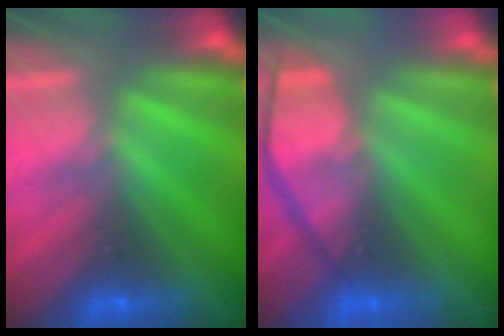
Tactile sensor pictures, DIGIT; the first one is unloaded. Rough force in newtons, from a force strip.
{"total": 4.6}